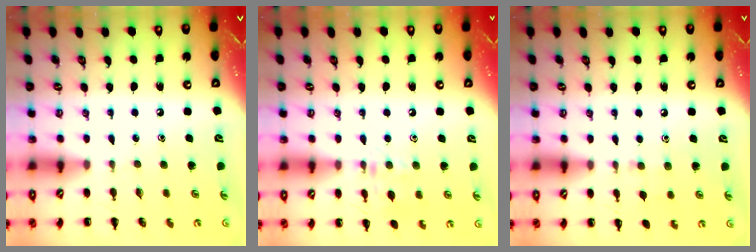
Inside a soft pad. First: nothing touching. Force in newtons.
{"total": 8.5, "press": 8.5, "slide": 0.9}
{"total": 5.5, "press": 5.2, "slide": 1.7}